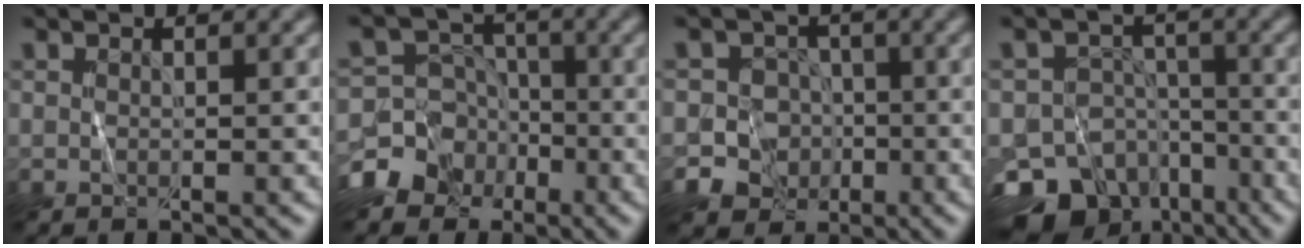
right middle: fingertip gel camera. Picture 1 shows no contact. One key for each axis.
{"total": 11.6, "fx": -6.2, "fy": 9.5, "fz": 2.1, "tx": -0.053, "ty": -0.033, "tz": -0.129}
{"total": 7.6, "fx": -3.5, "fy": 6.6, "fz": 1.3, "tx": 0.003, "ty": -0.001, "tz": -0.080}
{"total": 12.2, "fx": -8.2, "fy": 8.0, "fz": 4.2, "tx": -0.070, "ty": -0.013, "tz": -0.129}